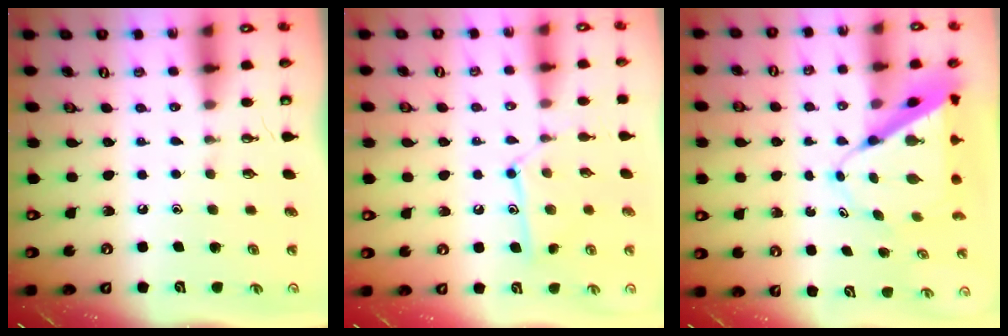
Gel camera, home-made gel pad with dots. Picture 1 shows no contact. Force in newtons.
{"total": 11.0, "press": 11.0, "slide": 0.2}
{"total": 9.4, "press": 9.4, "slide": 0.8}